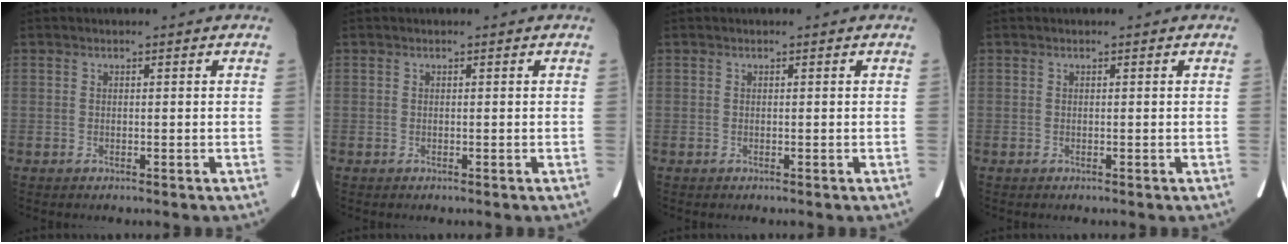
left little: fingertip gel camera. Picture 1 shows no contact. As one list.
[{"total": 0.0}, {"total": 0.0}, {"total": 0.0}]